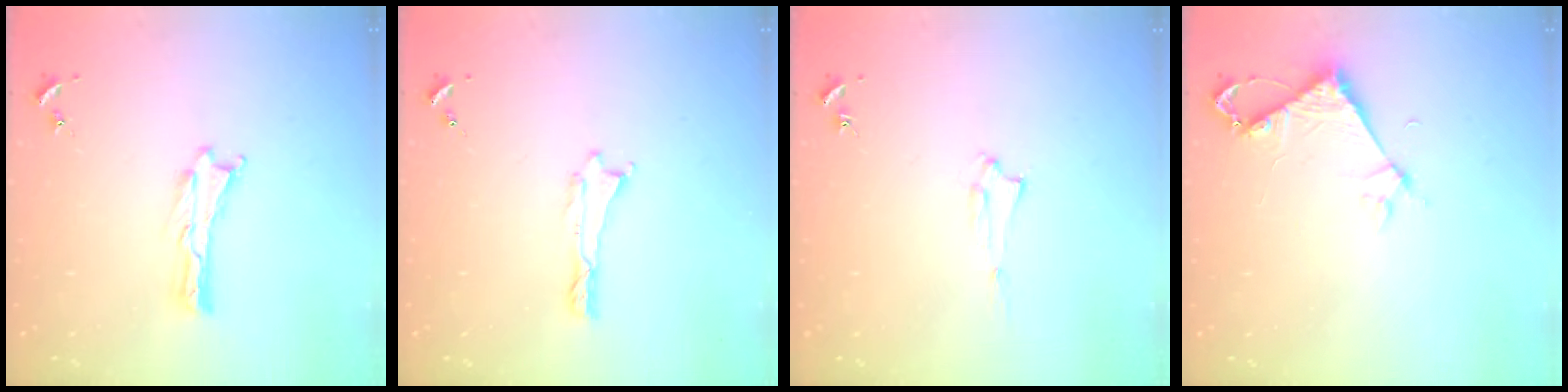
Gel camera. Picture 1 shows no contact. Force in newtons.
{"total": 0.0}
{"total": 1.5, "press": 1.5, "slide": 0.2}
{"total": 3.9, "press": 3.8, "slide": 0.3}